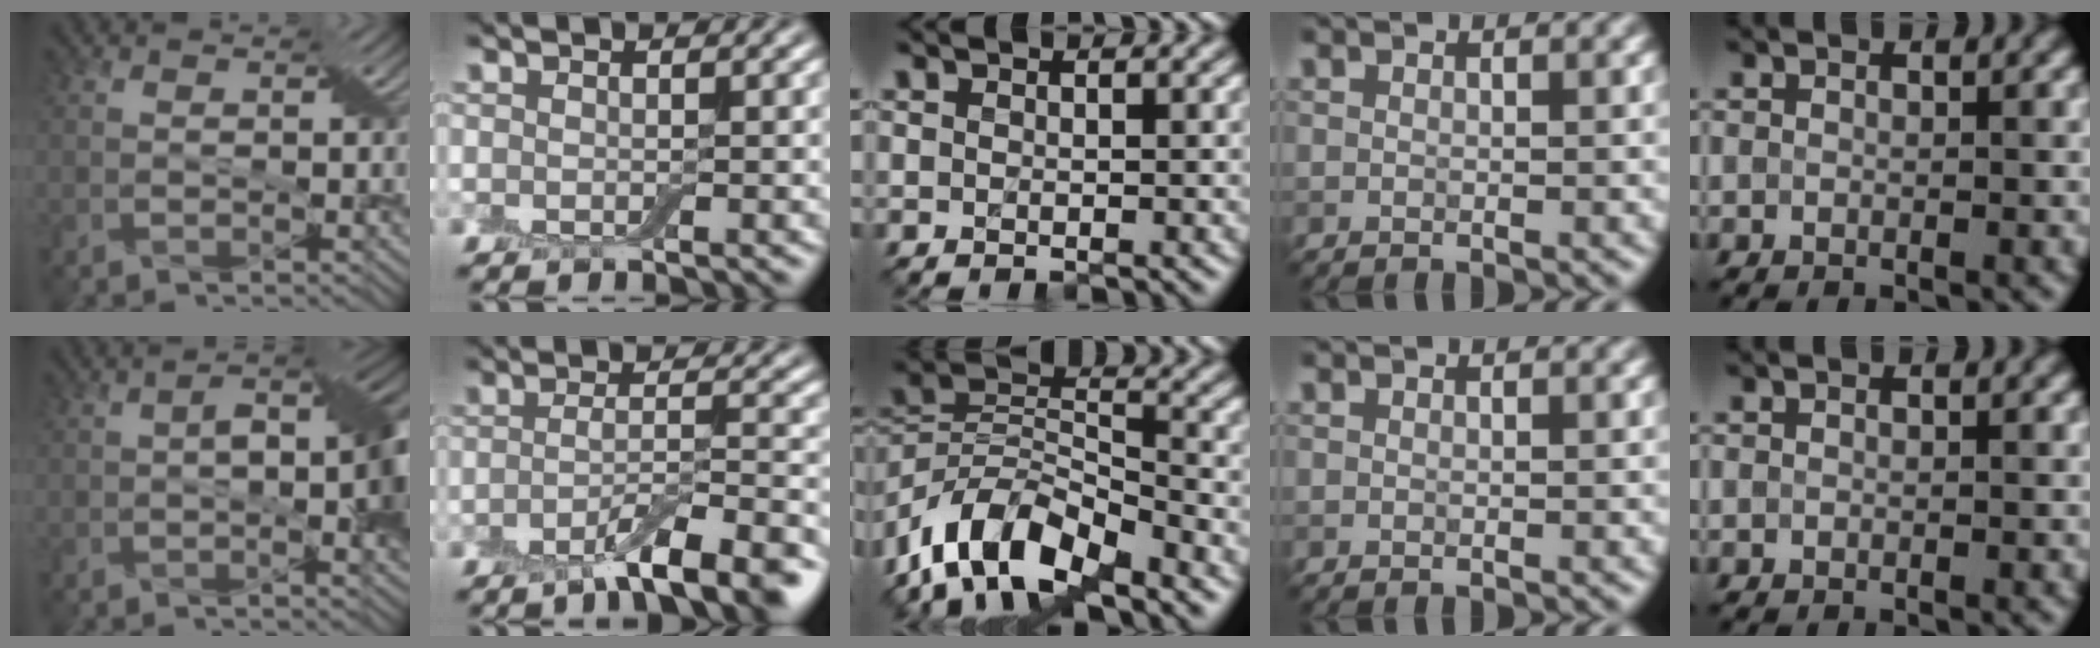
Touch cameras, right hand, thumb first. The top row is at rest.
{"thumb": {"total": 9.0, "force": [-0.1, 3.7, 8.2], "torque": [-0.122, 0.004, -0.002]}, "index": {"total": 6.6, "force": [-4.1, 1.5, 5.0], "torque": [-0.074, 0.006, -0.070]}, "middle": {"total": 10.0, "force": [-7.1, 4.0, 5.8], "torque": [-0.099, 0.002, -0.148]}}